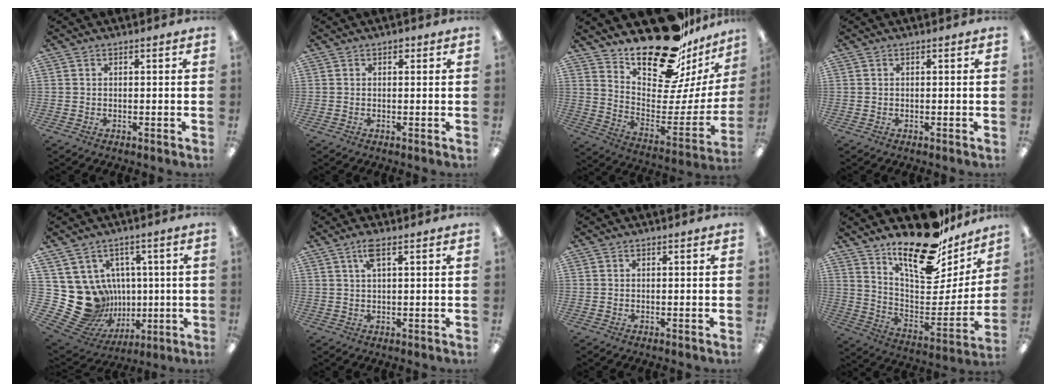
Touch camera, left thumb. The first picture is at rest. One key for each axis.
{"total": 1.1, "fx": 0.5, "fy": 0.7, "fz": 0.6, "tx": -0.005, "ty": 0.000, "tz": 0.007}
{"total": 24.1, "fx": 19.8, "fy": 8.3, "fz": 10.9, "tx": -0.150, "ty": -0.151, "tz": 0.336}
{"total": 0.0}
{"total": 16.9, "fx": -0.6, "fy": 15.9, "fz": 5.7, "tx": -0.128, "ty": -0.024, "tz": 0.027}
{"total": 4.2, "fx": 2.1, "fy": 1.2, "fz": 3.4, "tx": -0.074, "ty": 0.007, "tz": 0.035}
{"total": 0.0}
{"total": 21.3, "fx": 16.9, "fy": 7.6, "fz": 10.6, "tx": -0.151, "ty": -0.136, "tz": 0.288}